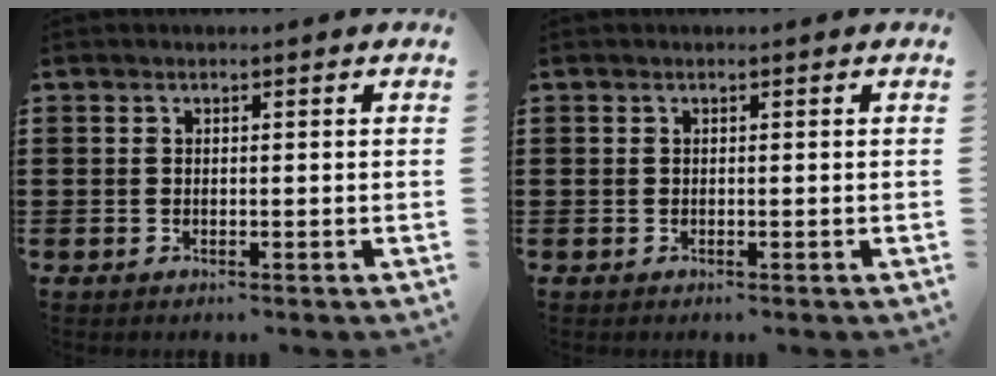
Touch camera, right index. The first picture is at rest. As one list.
[{"total": 0.0}]